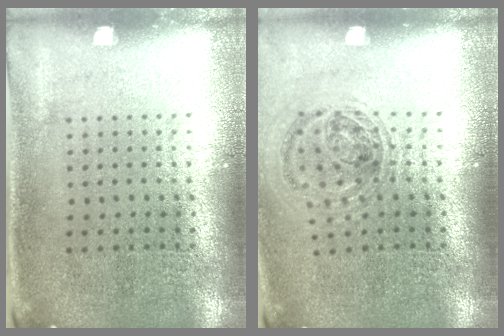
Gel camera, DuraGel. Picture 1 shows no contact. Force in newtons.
{"total": 0.9, "press": 0.9, "slide": 0.3}